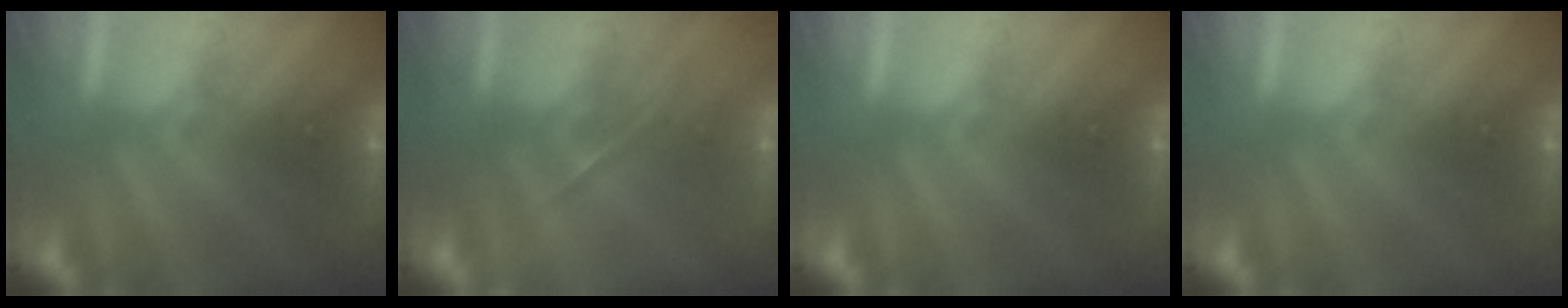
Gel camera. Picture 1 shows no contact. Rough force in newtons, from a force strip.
{"total": 1.4}
{"total": 0.0}
{"total": 0.0}